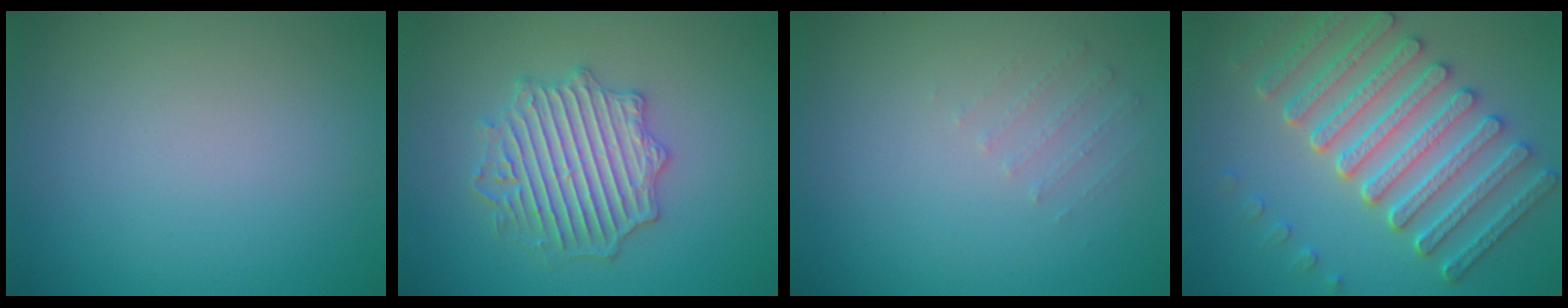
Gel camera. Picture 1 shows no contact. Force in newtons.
{"total": 4.4, "press": 4.4, "slide": 0.7}
{"total": 0.6, "press": 0.5, "slide": 0.4}
{"total": 7.7, "press": 6.5, "slide": 4.0}